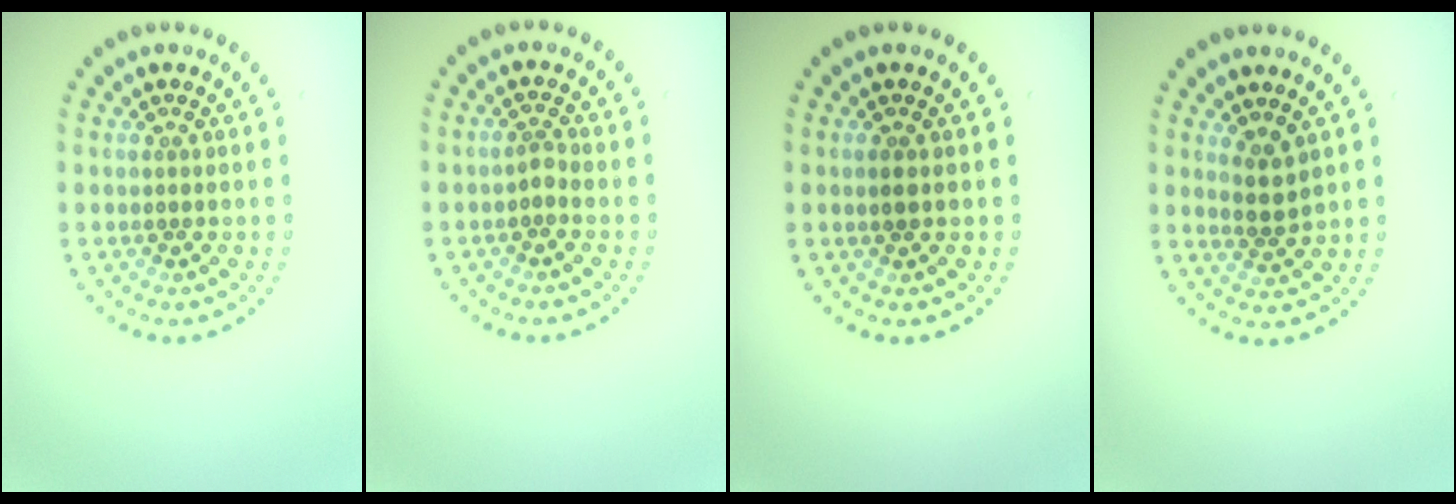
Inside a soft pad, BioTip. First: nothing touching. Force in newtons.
{"total": 0.9, "press": 0.6, "slide": 0.8}
{"total": 0.7, "press": 0.7, "slide": 0.1}
{"total": 1.8, "press": 1.5, "slide": 1.1}